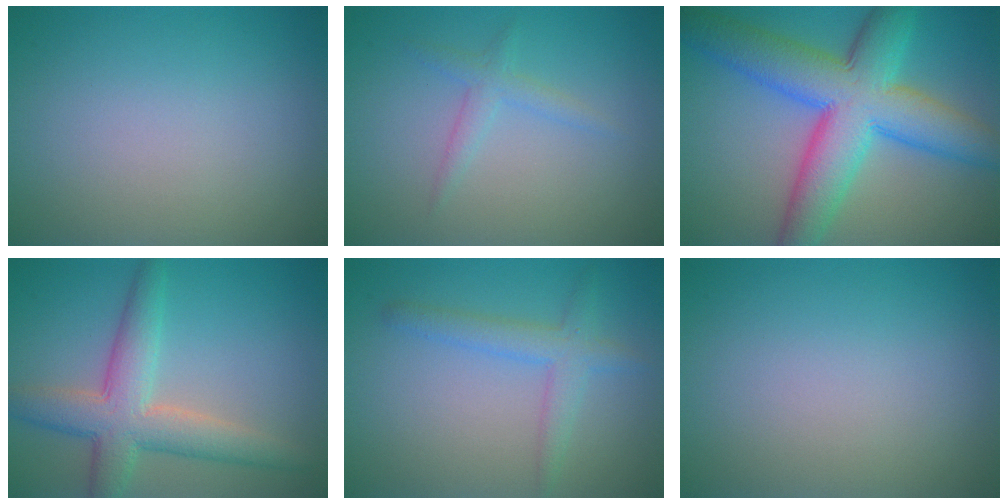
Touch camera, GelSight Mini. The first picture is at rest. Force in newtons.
{"total": 1.7, "press": 1.7, "slide": 0.0}
{"total": 10.9, "press": 10.9, "slide": 0.2}
{"total": 4.6, "press": 4.6, "slide": 0.3}
{"total": 2.9, "press": 2.9, "slide": 0.1}
{"total": 0.0}